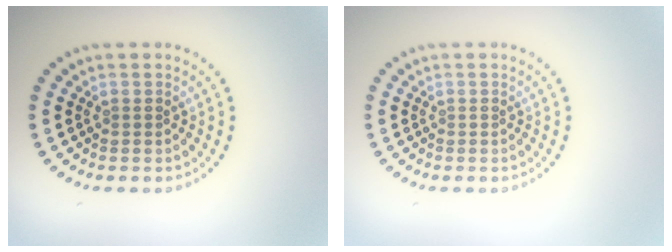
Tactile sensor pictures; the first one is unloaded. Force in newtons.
{"total": 0.0}